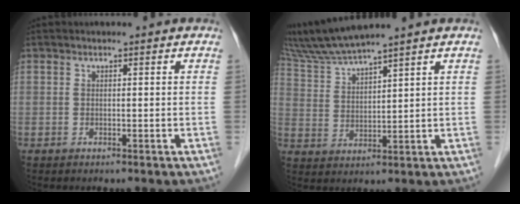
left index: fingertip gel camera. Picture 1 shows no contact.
{"total": 7.7, "force": [7.1, -1.5, 2.6], "torque": [-0.068, 0.004, 0.148]}